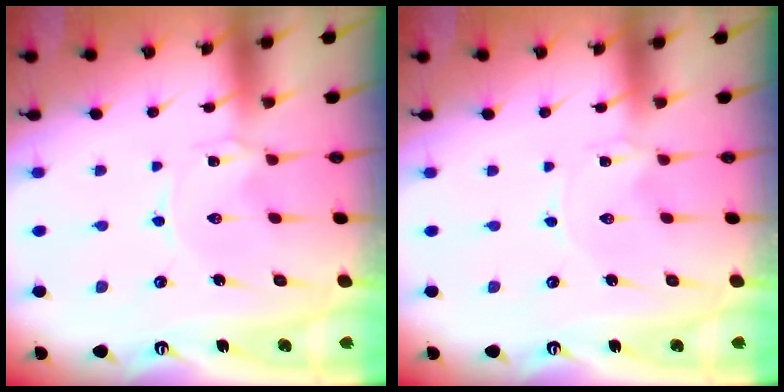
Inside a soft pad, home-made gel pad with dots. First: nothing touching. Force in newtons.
{"total": 0.0}